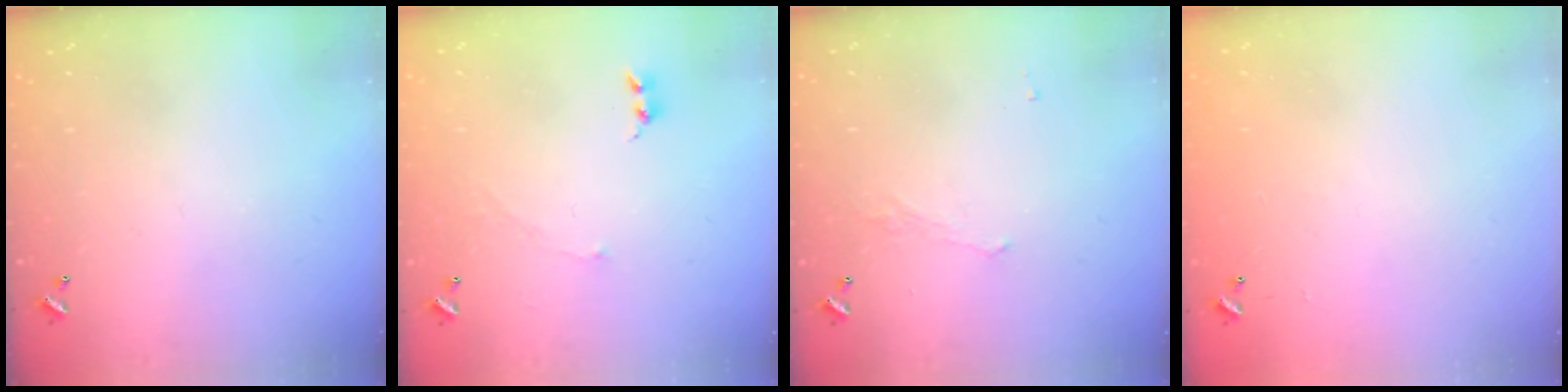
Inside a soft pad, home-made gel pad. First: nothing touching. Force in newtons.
{"total": 2.0, "press": 1.9, "slide": 0.7}
{"total": 1.1, "press": 0.8, "slide": 0.7}
{"total": 8.5, "press": 8.4, "slide": 0.5}